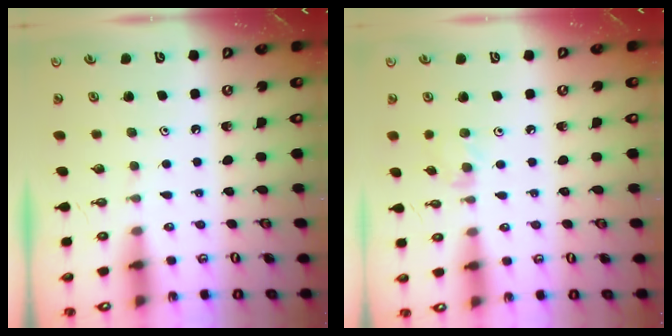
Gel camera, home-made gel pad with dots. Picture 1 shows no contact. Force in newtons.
{"total": 3.6, "press": 3.6, "slide": 0.5}